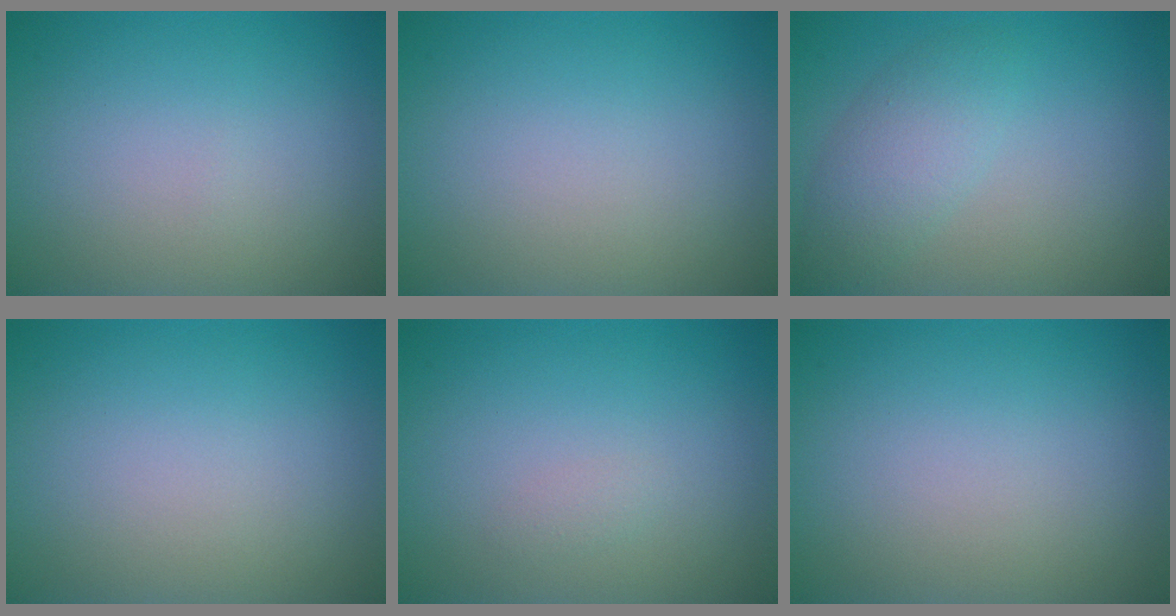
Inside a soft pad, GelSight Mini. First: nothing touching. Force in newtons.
{"total": 0.0}
{"total": 3.1, "press": 3.1, "slide": 0.1}
{"total": 0.0}
{"total": 0.6, "press": 0.6, "slide": 0.0}
{"total": 0.0}